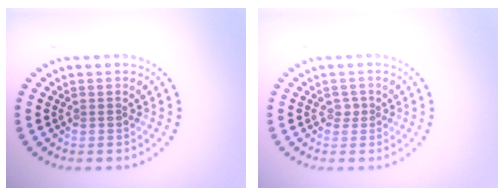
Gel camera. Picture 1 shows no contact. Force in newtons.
{"total": 0.8, "press": 0.6, "slide": 0.5}